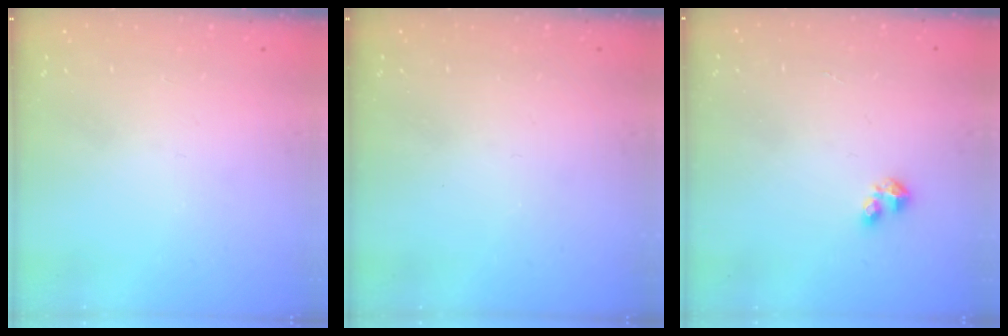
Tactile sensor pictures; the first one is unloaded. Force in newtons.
{"total": 0.0}
{"total": 2.9, "press": 2.9, "slide": 0.5}